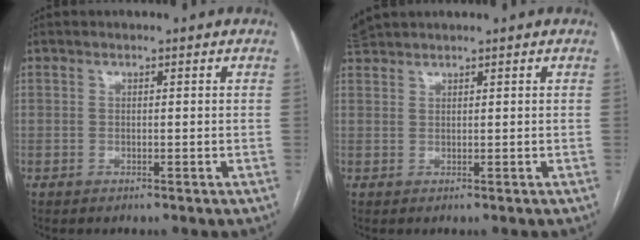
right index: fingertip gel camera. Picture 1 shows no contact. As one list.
[{"total": 2.0, "force": [2.0, -0.3, 0.2], "torque": [-0.010, 0.022, 0.047]}]